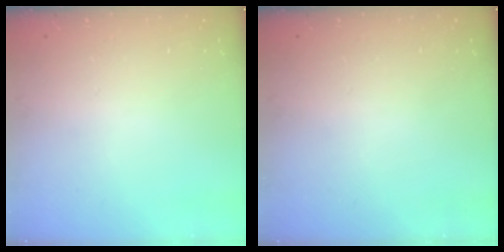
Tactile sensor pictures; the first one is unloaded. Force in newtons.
{"total": 0.0}